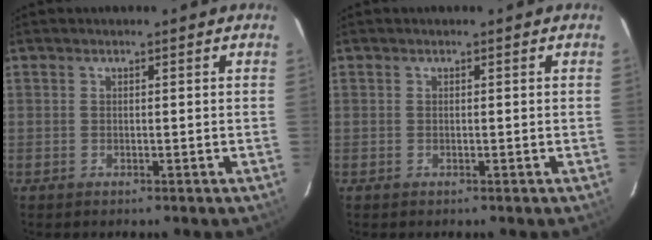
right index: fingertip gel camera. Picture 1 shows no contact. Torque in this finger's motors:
{"motor_torque": [-0.02, -0.01, 0.01, 0.01]}